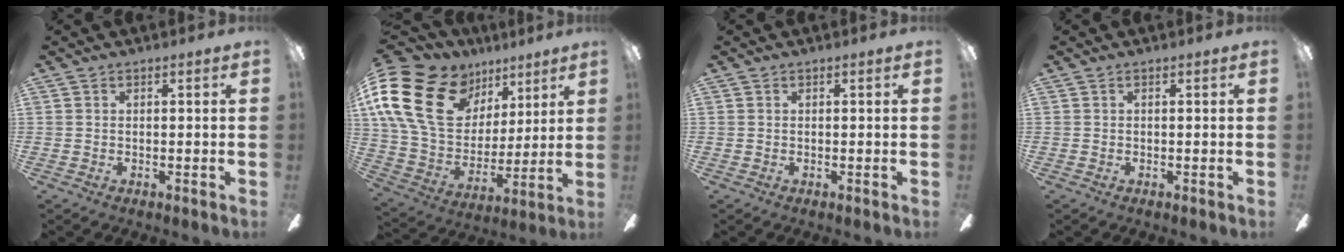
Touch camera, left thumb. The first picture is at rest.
{"total": 24.4, "force": [11.1, 16.6, 14.0], "torque": [-0.291, -0.040, 0.215]}
{"total": 0.0}
{"total": 0.0}